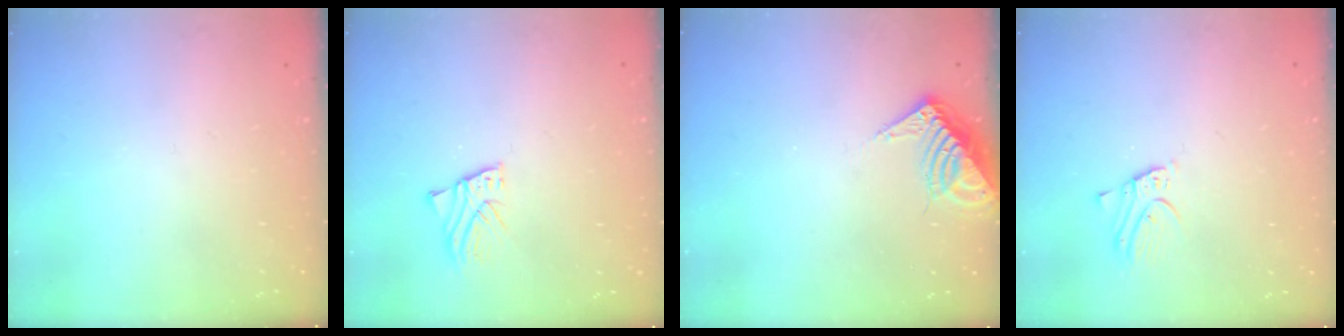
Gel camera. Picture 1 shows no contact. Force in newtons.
{"total": 2.0, "press": 2.0, "slide": 0.2}
{"total": 7.7, "press": 7.7, "slide": 0.7}
{"total": 2.7, "press": 2.7, "slide": 0.1}